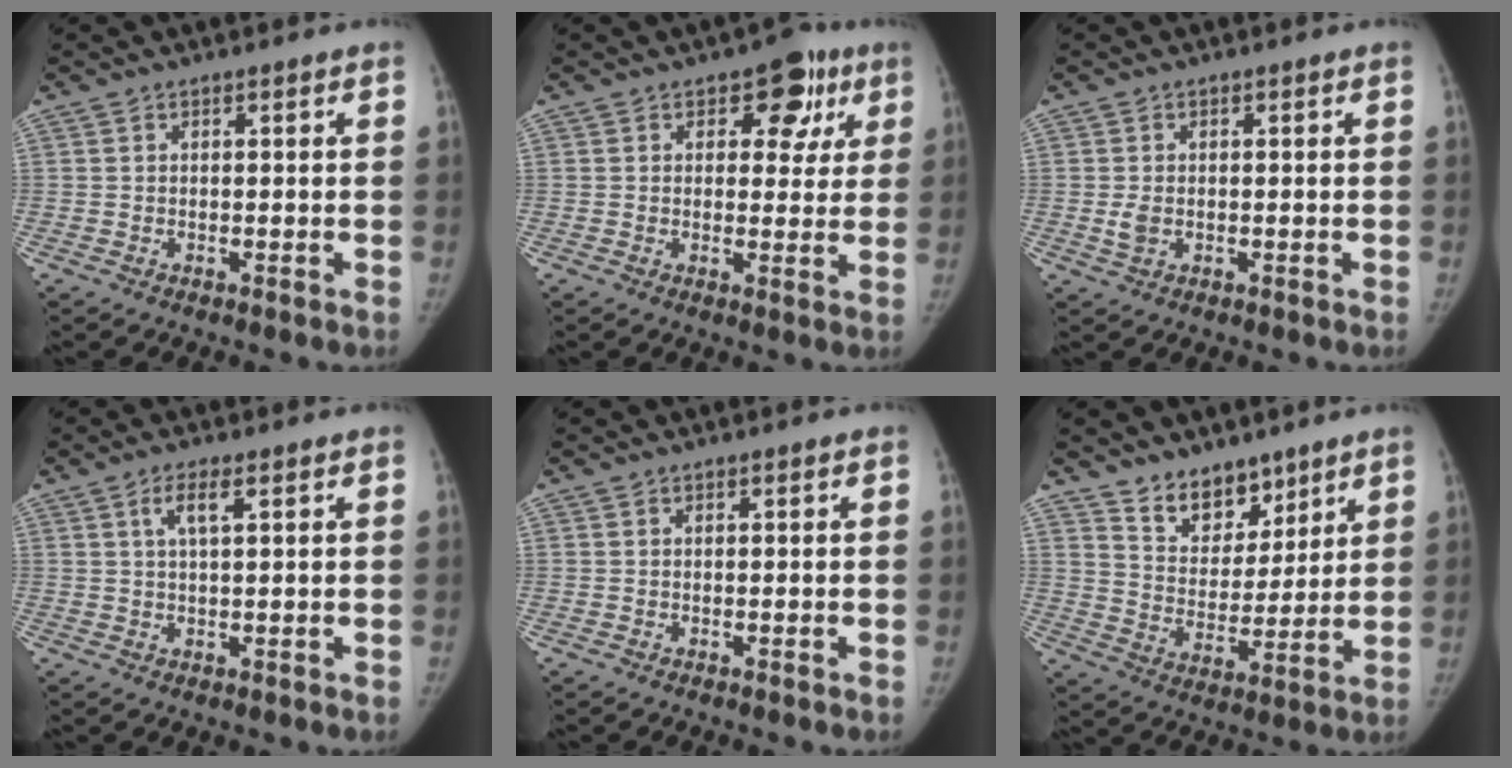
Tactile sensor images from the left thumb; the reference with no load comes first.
{"total": 7.8, "force": [3.5, 5.1, 4.8], "torque": [-0.007, -0.007, 0.036]}
{"total": 2.3, "force": [-0.3, 1.6, 1.6], "torque": [-0.031, -0.003, -0.004]}
{"total": 3.5, "force": [1.5, 0.9, 3.0], "torque": [-0.060, 0.001, 0.030]}
{"total": 0.0}
{"total": 10.1, "force": [7.8, 5.7, 3.1], "torque": [-0.009, -0.062, 0.146]}